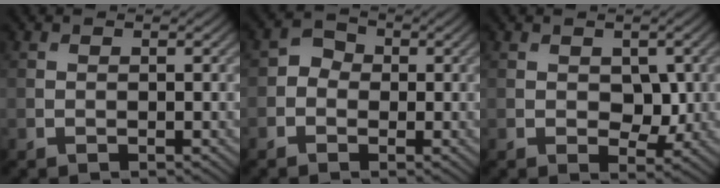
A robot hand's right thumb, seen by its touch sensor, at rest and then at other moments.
{"total": 2.4, "force": [-0.6, 2.1, 1.0], "torque": [-0.016, 0.005, -0.018]}
{"total": 3.7, "force": [0.1, 2.5, 2.7], "torque": [-0.043, -0.010, 0.002]}